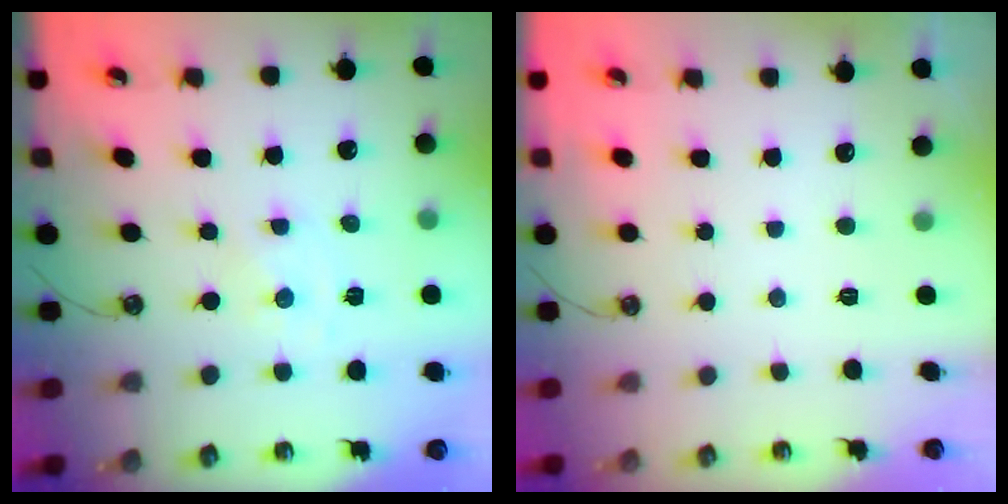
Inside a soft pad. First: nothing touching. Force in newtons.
{"total": 0.0}